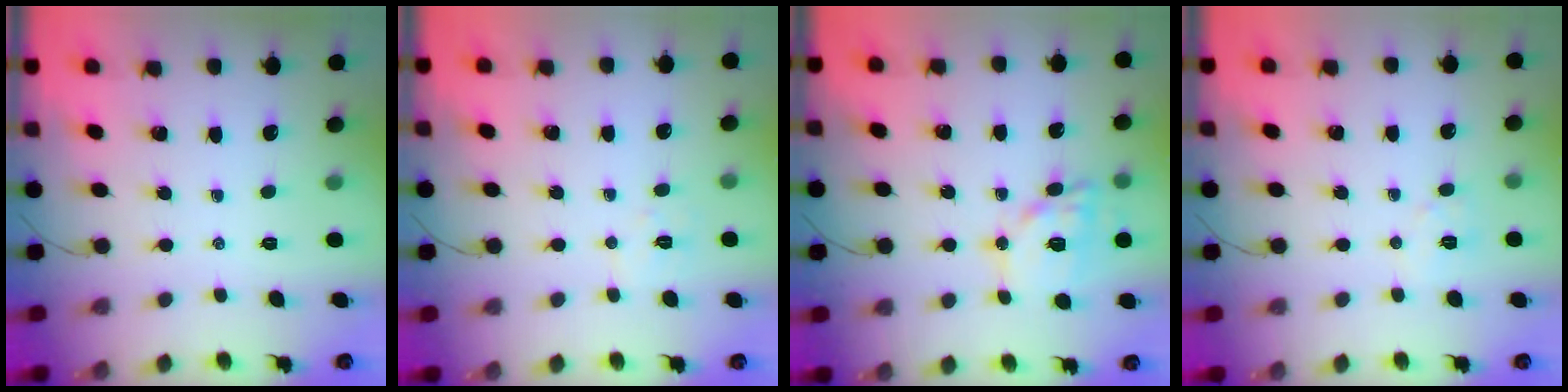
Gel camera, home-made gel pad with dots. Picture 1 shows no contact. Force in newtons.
{"total": 4.8, "press": 4.7, "slide": 1.0}
{"total": 14.0, "press": 13.9, "slide": 1.7}
{"total": 5.5, "press": 5.5, "slide": 0.9}